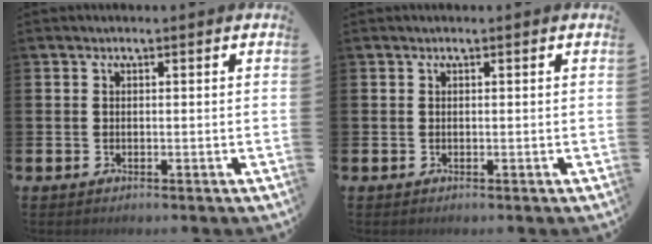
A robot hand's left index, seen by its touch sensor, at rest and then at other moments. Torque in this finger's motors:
{"motor_torque": [-0.01, -0.22, -0.12, 0.01]}